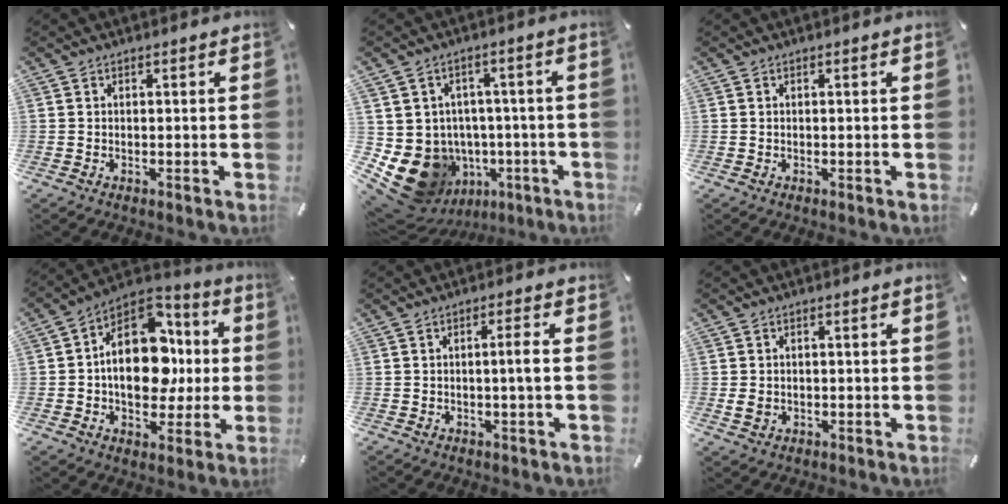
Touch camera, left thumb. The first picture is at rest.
{"total": 12.7, "force": [-3.7, 11.1, 4.9], "torque": [-0.098, -0.003, -0.044]}
{"total": 0.0}
{"total": 19.3, "force": [1.3, 13.6, 13.6], "torque": [-0.209, -0.010, 0.023]}
{"total": 4.0, "force": [-0.2, 0.2, 4.0], "torque": [-0.073, -0.002, -0.007]}
{"total": 2.5, "force": [-0.3, 2.0, 1.4], "torque": [-0.033, 0.001, -0.008]}